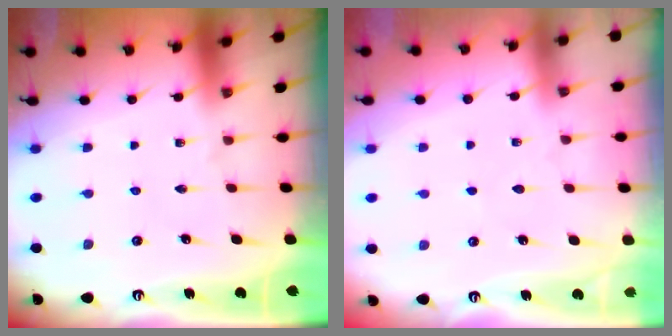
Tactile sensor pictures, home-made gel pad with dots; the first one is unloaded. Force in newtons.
{"total": 3.3, "press": 3.2, "slide": 0.3}